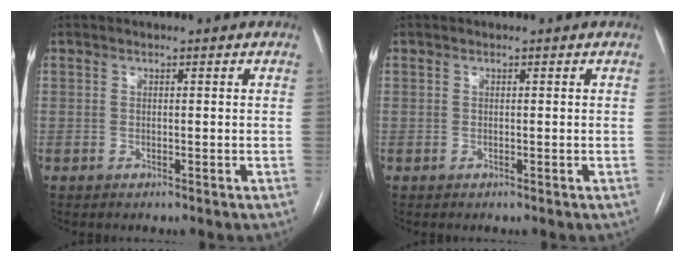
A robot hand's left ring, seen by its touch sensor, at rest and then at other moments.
{"total": 0.0}